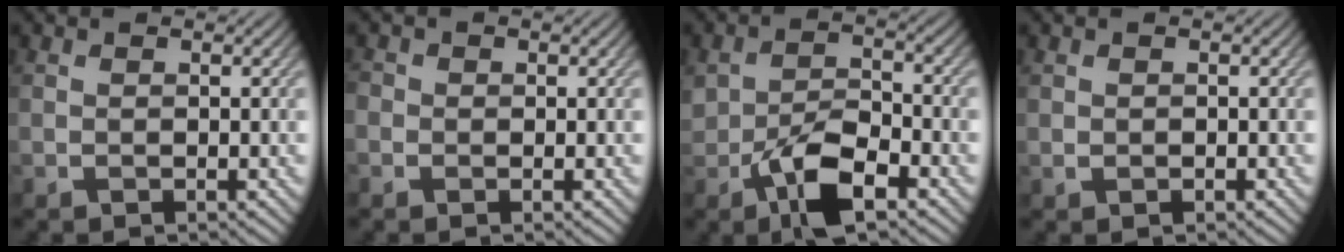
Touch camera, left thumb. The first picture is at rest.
{"total": 1.4, "force": [-0.5, 1.3, 0.2], "torque": [0.000, -0.002, -0.014]}
{"total": 7.1, "force": [-3.4, 3.6, 5.1], "torque": [-0.099, -0.004, -0.069]}
{"total": 0.7, "force": [-0.2, 0.6, 0.4], "torque": [-0.010, -0.003, -0.001]}